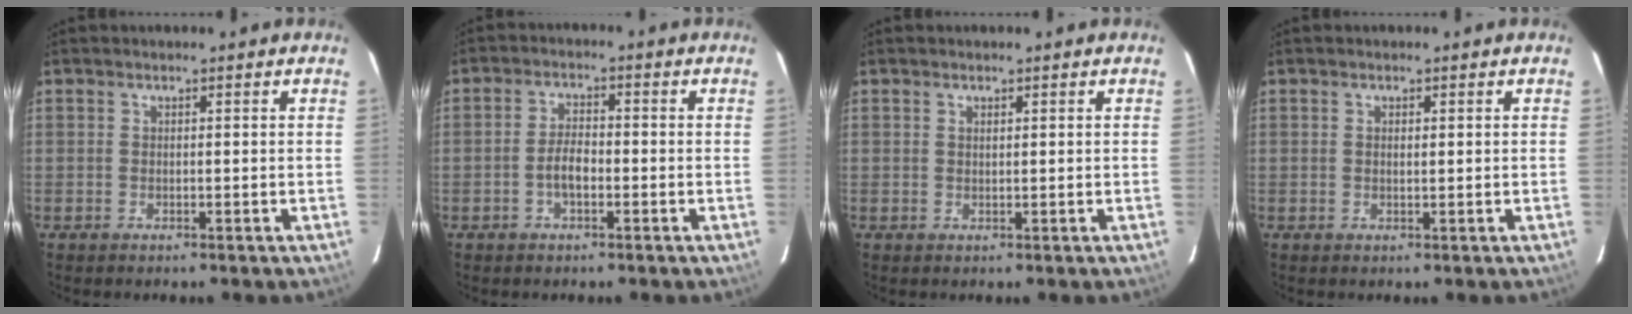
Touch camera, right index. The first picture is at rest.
{"total": 3.7, "force": [-1.4, 1.5, 3.1], "torque": [-0.065, 0.007, -0.026]}
{"total": 0.6, "force": [0.4, 0.3, 0.4], "torque": [-0.006, 0.002, 0.008]}
{"total": 0.8, "force": [0.3, 0.4, 0.7], "torque": [-0.012, 0.002, 0.005]}